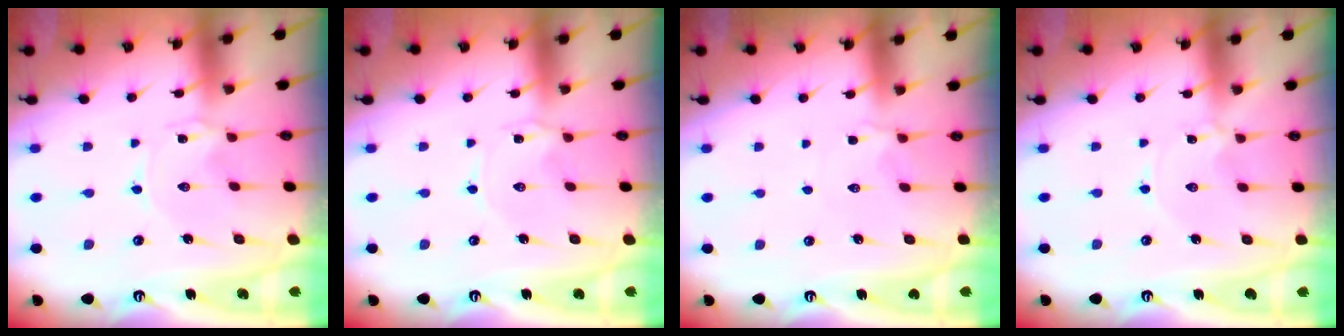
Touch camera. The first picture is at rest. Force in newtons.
{"total": 2.0, "press": 2.0, "slide": 0.2}
{"total": 2.1, "press": 2.0, "slide": 0.8}
{"total": 0.0}